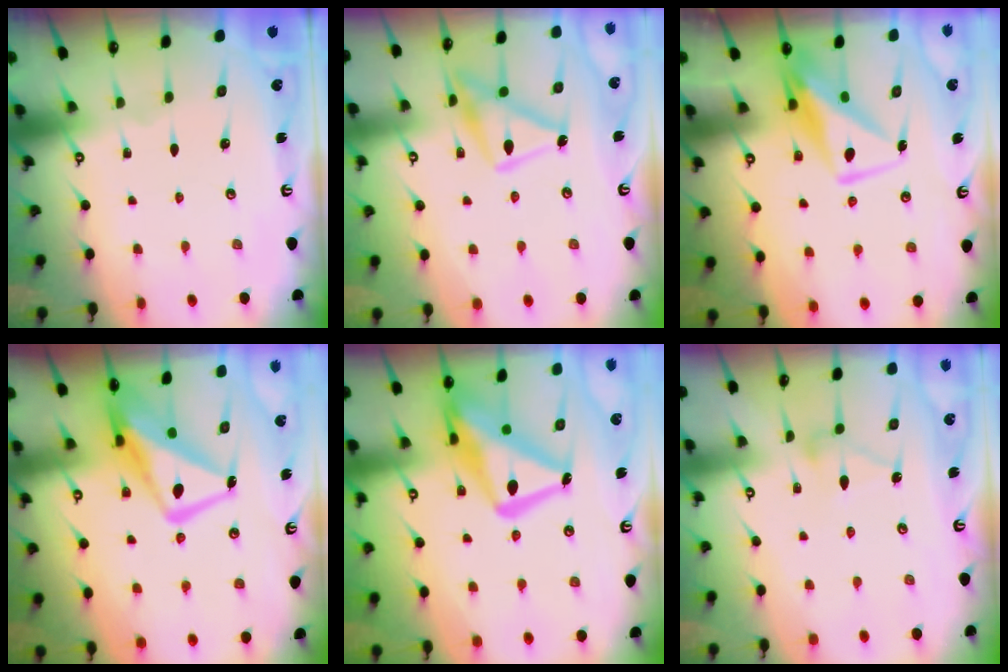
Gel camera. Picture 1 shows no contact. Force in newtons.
{"total": 15.3, "press": 15.3, "slide": 0.8}
{"total": 10.2, "press": 10.1, "slide": 0.9}
{"total": 12.7, "press": 12.7, "slide": 1.4}
{"total": 19.7, "press": 19.6, "slide": 2.0}
{"total": 8.8, "press": 8.8, "slide": 0.5}